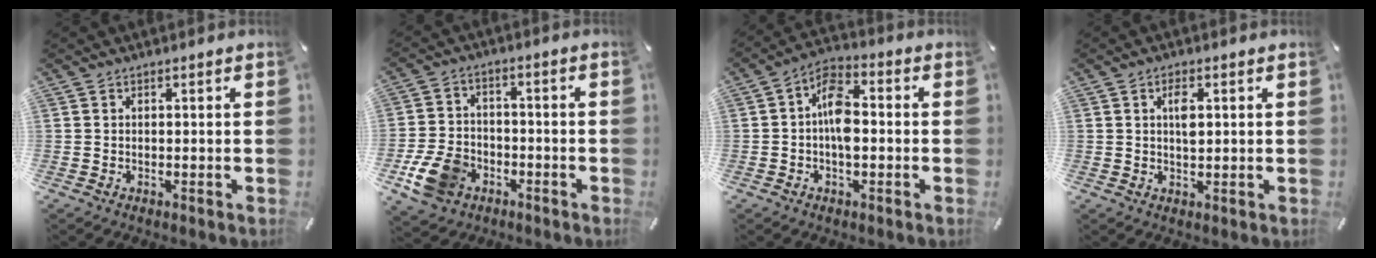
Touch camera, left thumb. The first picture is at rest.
{"total": 10.6, "force": [-4.9, 7.8, 5.2], "torque": [-0.105, 0.028, -0.087]}
{"total": 8.0, "force": [-1.3, 4.4, 6.5], "torque": [-0.116, 0.013, -0.023]}
{"total": 3.4, "force": [0.9, 1.5, 2.9], "torque": [-0.047, 0.001, 0.011]}